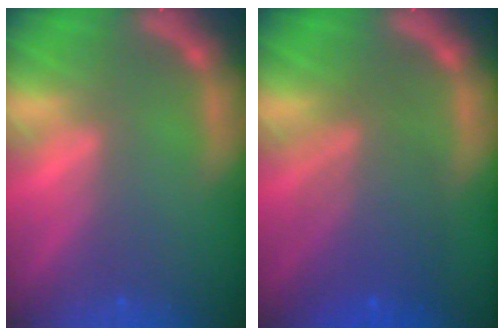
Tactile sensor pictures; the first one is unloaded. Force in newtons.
{"total": 6.6}